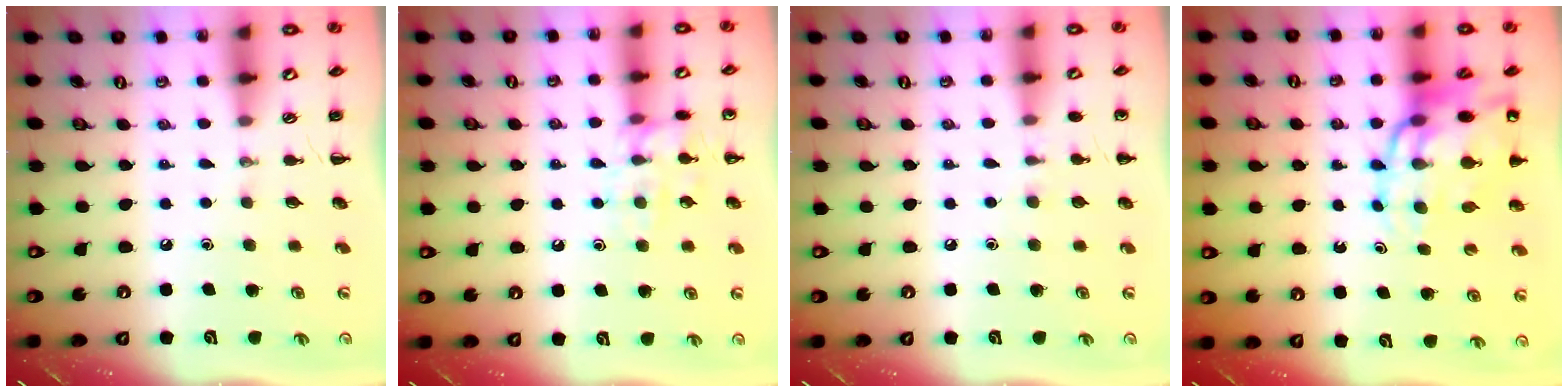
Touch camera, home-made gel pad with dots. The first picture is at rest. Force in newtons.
{"total": 10.7, "press": 10.7, "slide": 0.8}
{"total": 5.2, "press": 5.0, "slide": 1.5}
{"total": 16.5, "press": 15.9, "slide": 4.1}